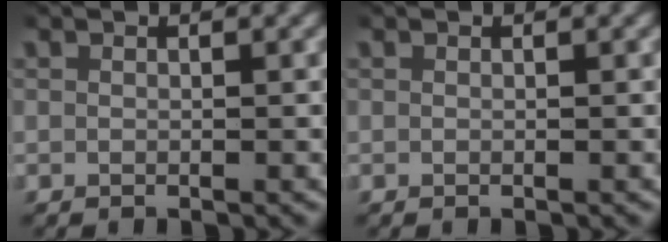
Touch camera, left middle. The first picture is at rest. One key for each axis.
{"total": 0.0}